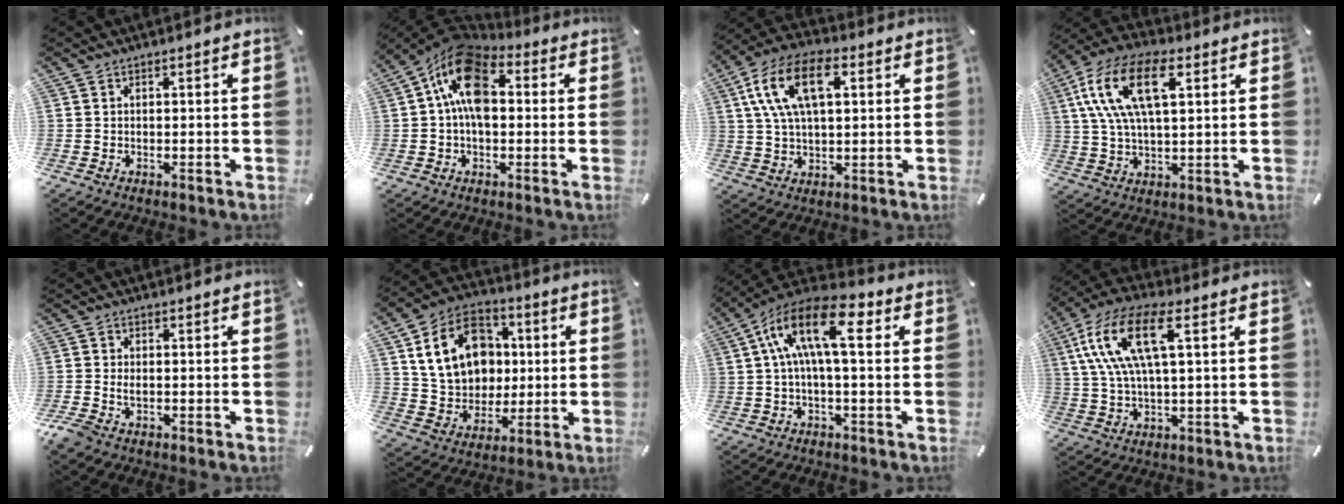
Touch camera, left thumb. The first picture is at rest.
{"total": 14.2, "force": [2.1, 8.8, 11.0], "torque": [-0.197, 0.002, 0.036]}
{"total": 14.6, "force": [4.9, 7.9, 11.3], "torque": [-0.239, 0.009, 0.084]}
{"total": 16.2, "force": [5.9, 8.0, 12.8], "torque": [-0.283, 0.009, 0.102]}
{"total": 2.7, "force": [-1.1, 1.7, 1.8], "torque": [-0.037, 0.003, -0.020]}
{"total": 17.5, "force": [3.2, 14.5, 9.2], "torque": [-0.167, 0.009, 0.066]}
{"total": 14.4, "force": [3.2, 5.9, 12.8], "torque": [-0.258, -0.015, 0.053]}
{"total": 14.2, "force": [4.9, 5.2, 12.3], "torque": [-0.264, 0.002, 0.085]}